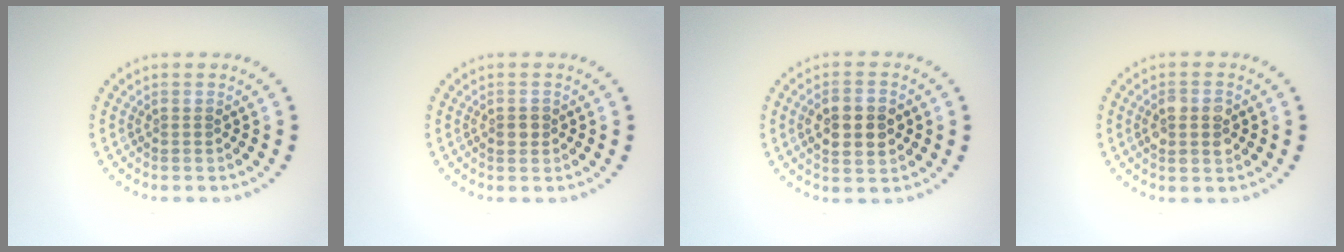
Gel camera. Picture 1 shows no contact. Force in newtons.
{"total": 1.1, "press": 1.1, "slide": 0.2}
{"total": 4.5, "press": 4.5, "slide": 0.2}
{"total": 2.8, "press": 2.8, "slide": 0.3}